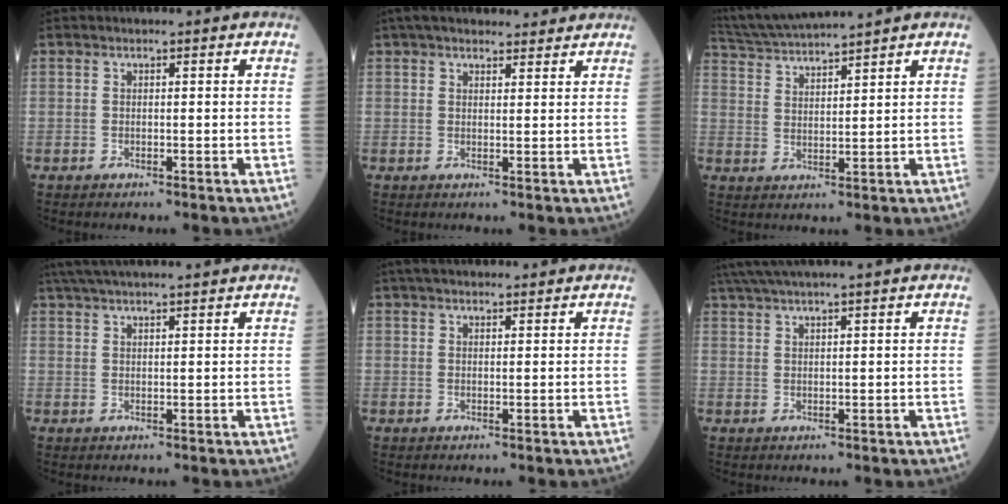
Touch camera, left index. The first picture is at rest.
{"total": 11.1, "force": [9.7, 2.8, 4.5], "torque": [-0.055, 0.034, 0.135]}
{"total": 9.3, "force": [8.7, -1.4, 3.1], "torque": [-0.063, 0.014, 0.161]}
{"total": 12.5, "force": [11.0, 0.3, 5.9], "torque": [-0.105, 0.038, 0.161]}
{"total": 7.7, "force": [6.7, 1.5, 3.4], "torque": [-0.048, 0.033, 0.102]}
{"total": 8.2, "force": [7.1, -1.2, 4.1], "torque": [-0.069, 0.030, 0.108]}